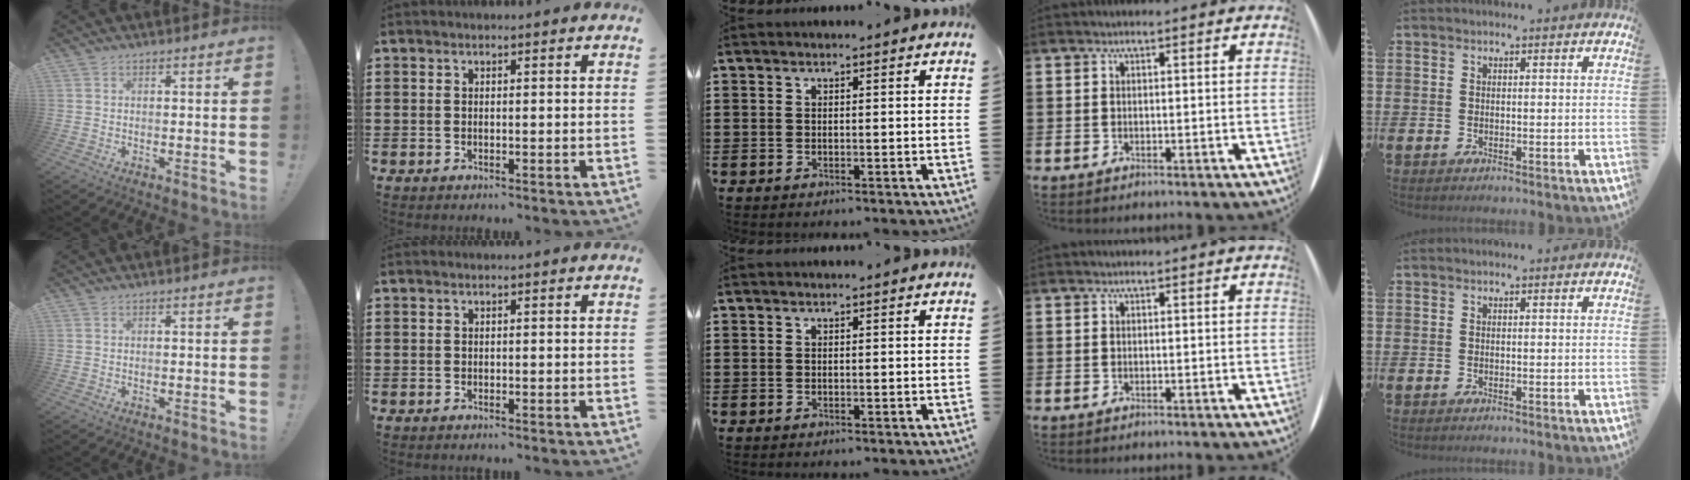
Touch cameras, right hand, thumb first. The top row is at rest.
{}